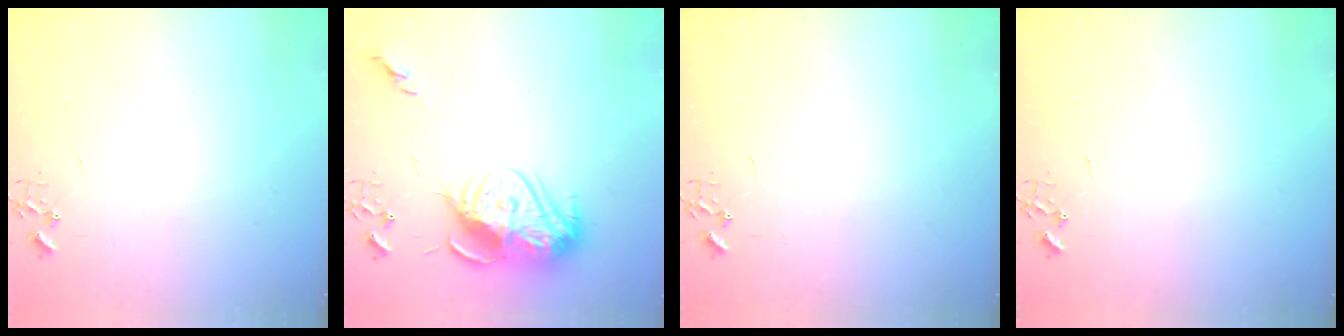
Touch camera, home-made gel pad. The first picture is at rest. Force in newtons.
{"total": 15.6, "press": 15.6, "slide": 1.2}
{"total": 0.0}
{"total": 0.0}